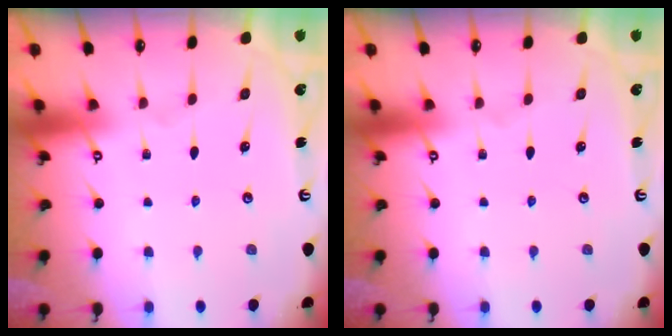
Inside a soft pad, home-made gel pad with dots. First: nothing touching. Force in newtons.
{"total": 0.0}